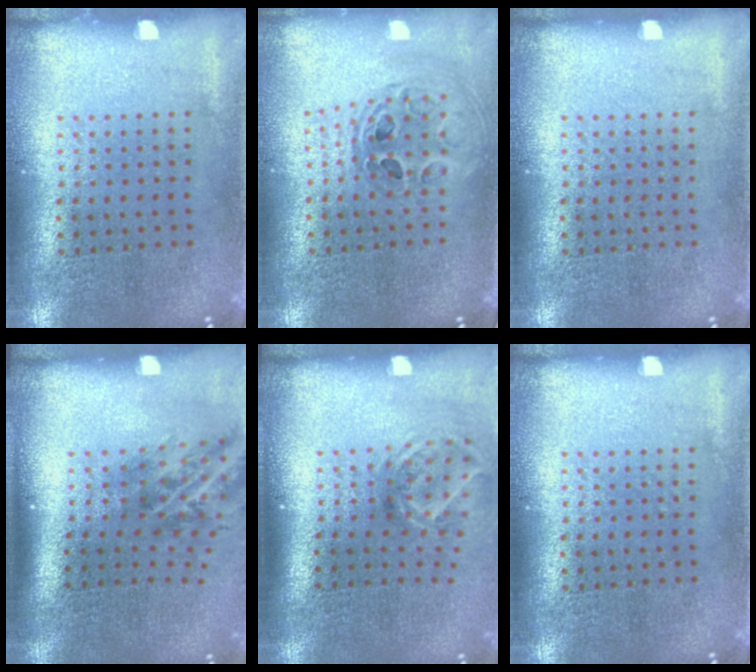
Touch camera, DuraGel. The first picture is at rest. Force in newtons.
{"total": 0.9, "press": 0.9, "slide": 0.2}
{"total": 0.0}
{"total": 2.0, "press": 1.3, "slide": 1.5}
{"total": 1.9, "press": 1.3, "slide": 1.5}
{"total": 0.0}